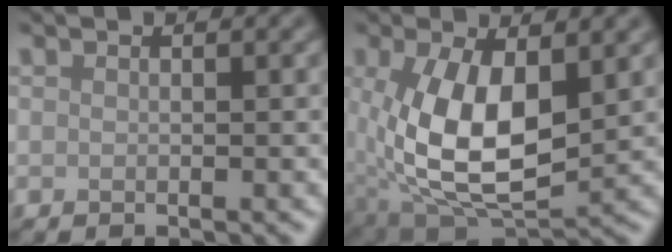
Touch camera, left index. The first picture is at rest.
{"total": 9.6, "force": [0.9, 5.2, 8.0], "torque": [-0.172, -0.018, 0.028]}